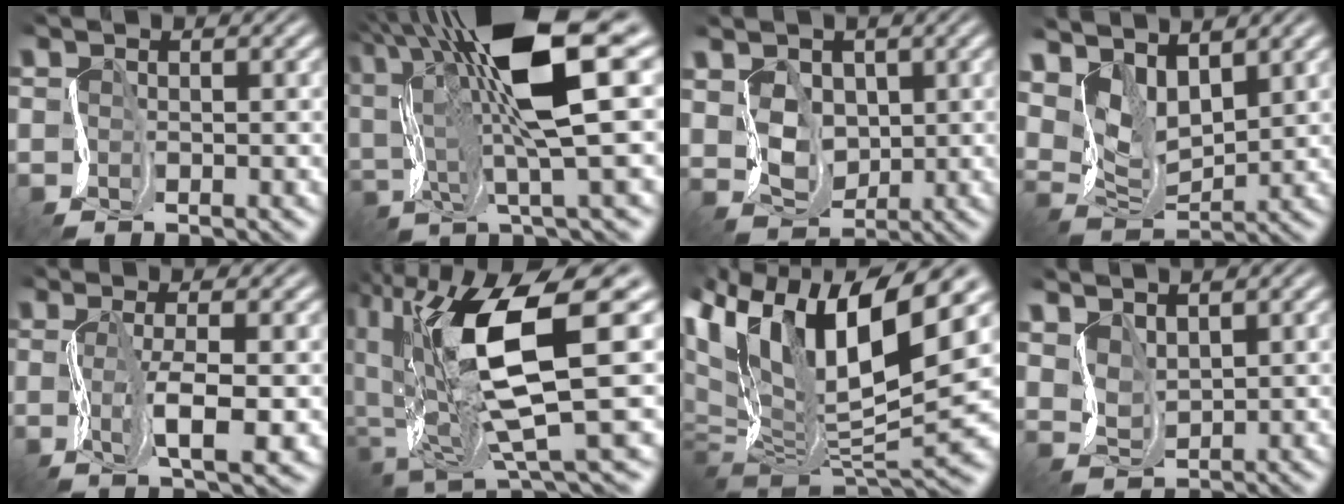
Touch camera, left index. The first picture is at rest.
{"total": 12.9, "force": [4.4, 2.8, 11.8], "torque": [-0.205, 0.017, 0.079]}
{"total": 3.4, "force": [1.6, 2.8, 1.2], "torque": [-0.041, -0.004, 0.038]}
{"total": 5.5, "force": [3.9, 2.8, 2.9], "torque": [-0.067, -0.001, 0.080]}
{"total": 4.7, "force": [-0.1, 1.1, 4.6], "torque": [-0.086, -0.001, 0.002]}
{"total": 12.0, "force": [2.6, 4.5, 10.8], "torque": [-0.217, -0.016, 0.055]}
{"total": 14.6, "force": [5.2, 7.0, 11.7], "torque": [-0.225, 0.014, 0.088]}
{"total": 3.2, "force": [2.9, 1.4, 0.7], "torque": [-0.030, 0.004, 0.066]}